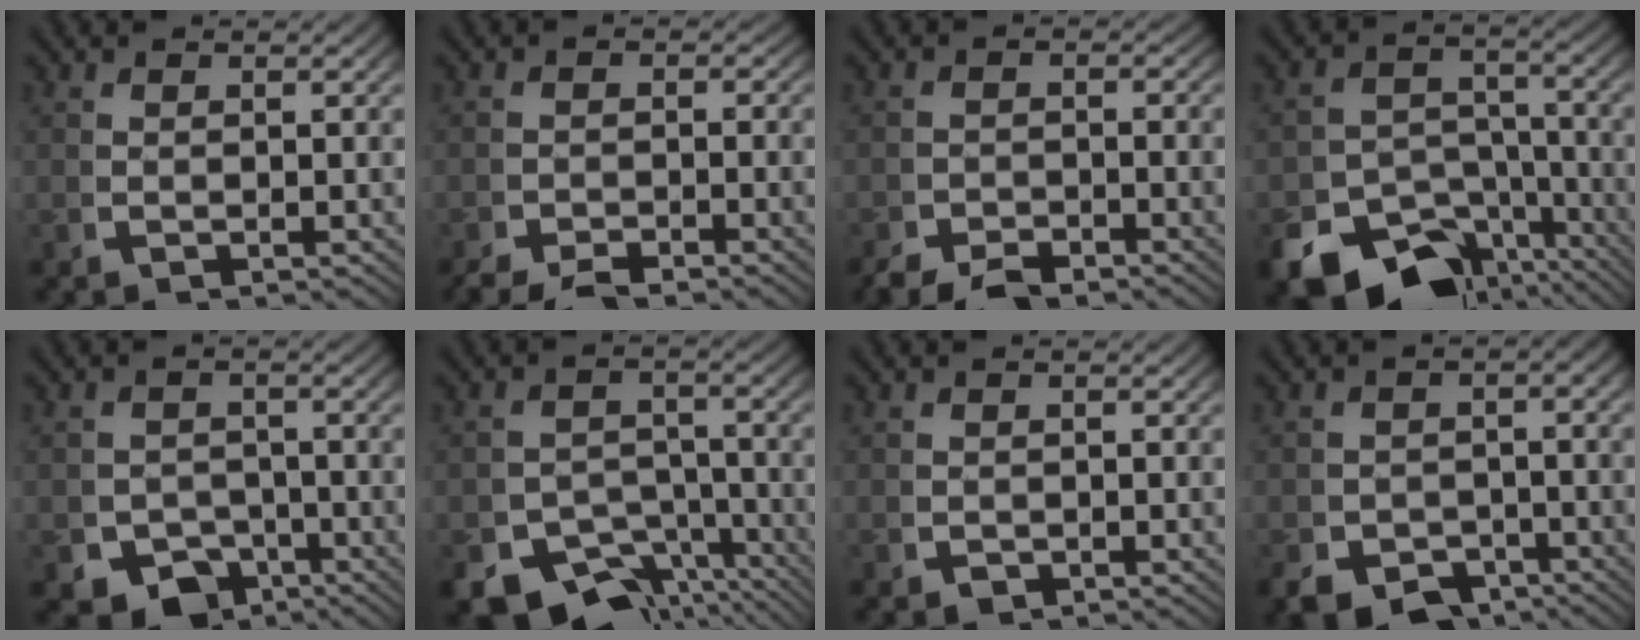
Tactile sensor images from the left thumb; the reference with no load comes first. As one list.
[{"total": 2.9, "force": [-2.6, 1.1, 0.7], "torque": [-0.004, -0.018, -0.047]}, {"total": 3.3, "force": [-2.9, 1.2, 0.8], "torque": [-0.002, -0.018, -0.052]}, {"total": 14.1, "force": [-8.7, 8.7, 6.9], "torque": [-0.115, -0.053, -0.129]}, {"total": 8.4, "force": [-5.2, 5.9, 2.9], "torque": [-0.048, -0.044, -0.075]}, {"total": 11.6, "force": [-7.9, 7.0, 4.7], "torque": [-0.078, -0.050, -0.121]}, {"total": 0.9, "force": [-0.5, 0.7, 0.2], "torque": [-0.007, -0.008, -0.007]}, {"total": 7.4, "force": [-5.2, 4.5, 2.8], "torque": [-0.037, -0.036, -0.077]}]